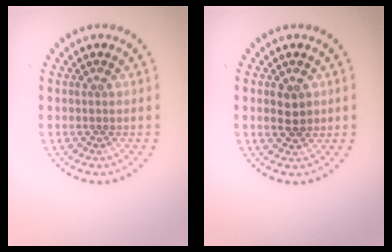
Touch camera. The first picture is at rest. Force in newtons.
{"total": 2.2, "press": 2.2, "slide": 0.2}